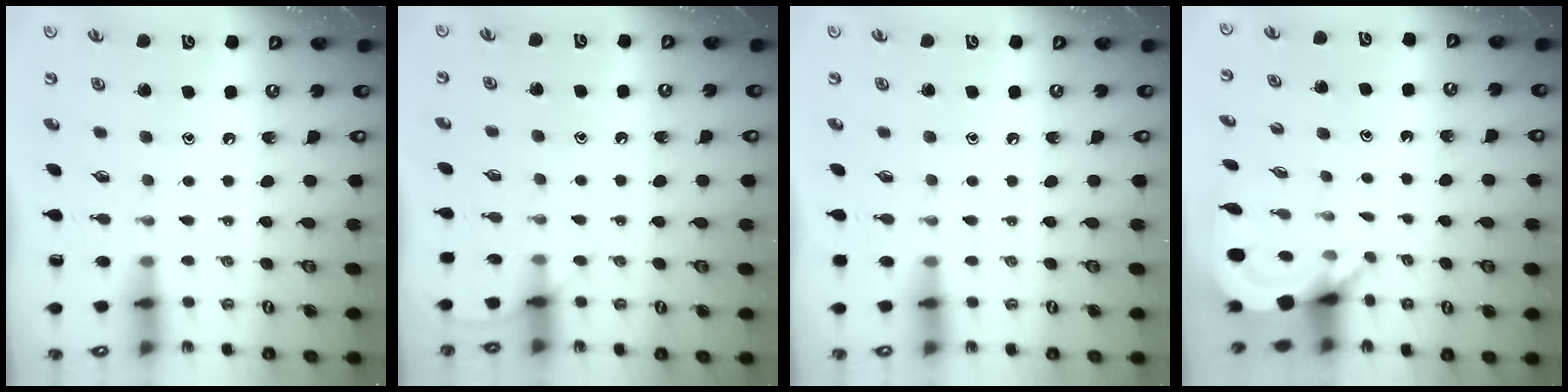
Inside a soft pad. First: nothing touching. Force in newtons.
{"total": 5.8, "press": 5.7, "slide": 0.8}
{"total": 2.8, "press": 2.7, "slide": 0.4}
{"total": 3.8, "press": 3.8, "slide": 0.3}